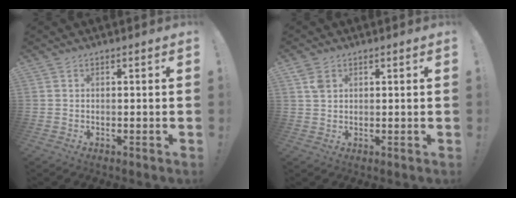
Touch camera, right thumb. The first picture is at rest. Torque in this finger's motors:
{"motor_torque": [0.23, 1.13, 0.07, 0.01, 0.00]}